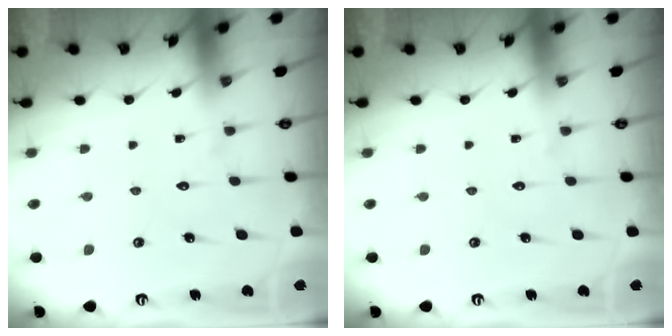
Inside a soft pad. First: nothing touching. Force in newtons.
{"total": 0.0}